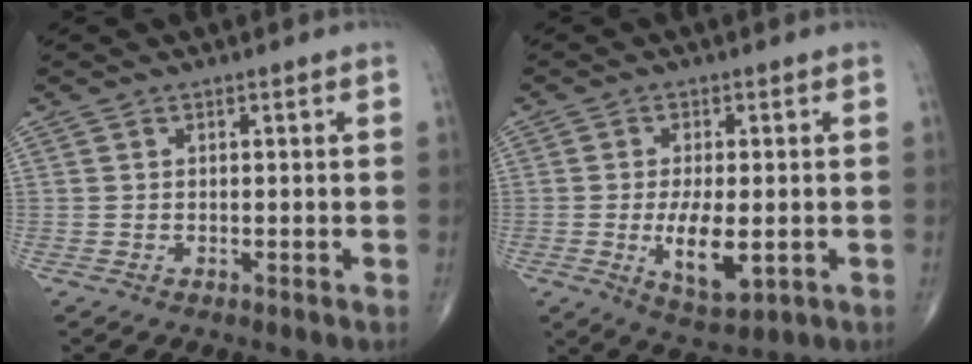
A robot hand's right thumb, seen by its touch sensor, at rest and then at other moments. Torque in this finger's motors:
{"motor_torque": [0.44, 0.52, 1.00, 0.26, 0.45]}